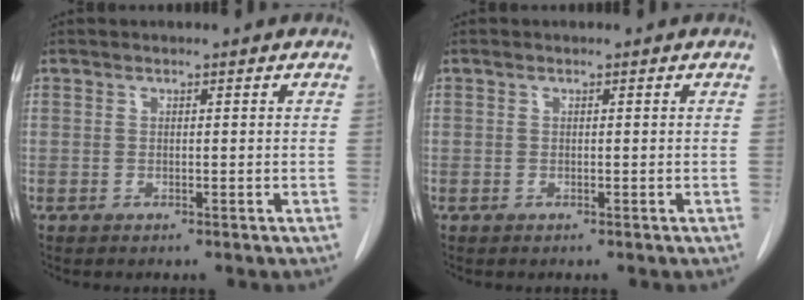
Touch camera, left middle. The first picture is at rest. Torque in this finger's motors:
{"motor_torque": [0.24, -0.11, -0.26, -0.06]}